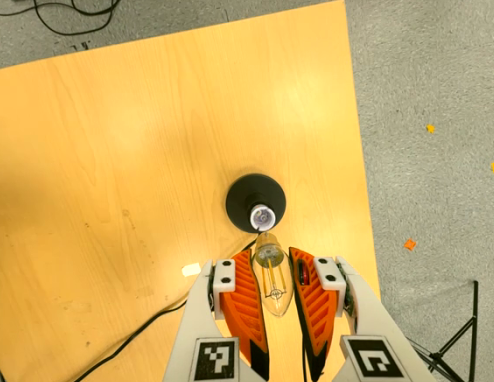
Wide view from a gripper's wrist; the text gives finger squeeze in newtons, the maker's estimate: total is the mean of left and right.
{"total": 19.4, "left": 21.9, "right": 17.0}